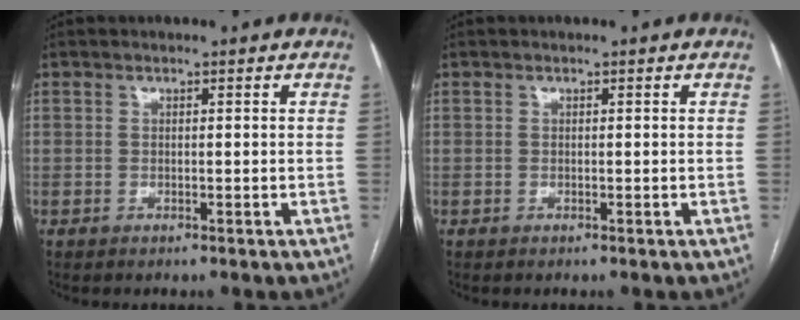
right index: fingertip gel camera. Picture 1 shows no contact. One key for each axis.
{"total": 0.0}